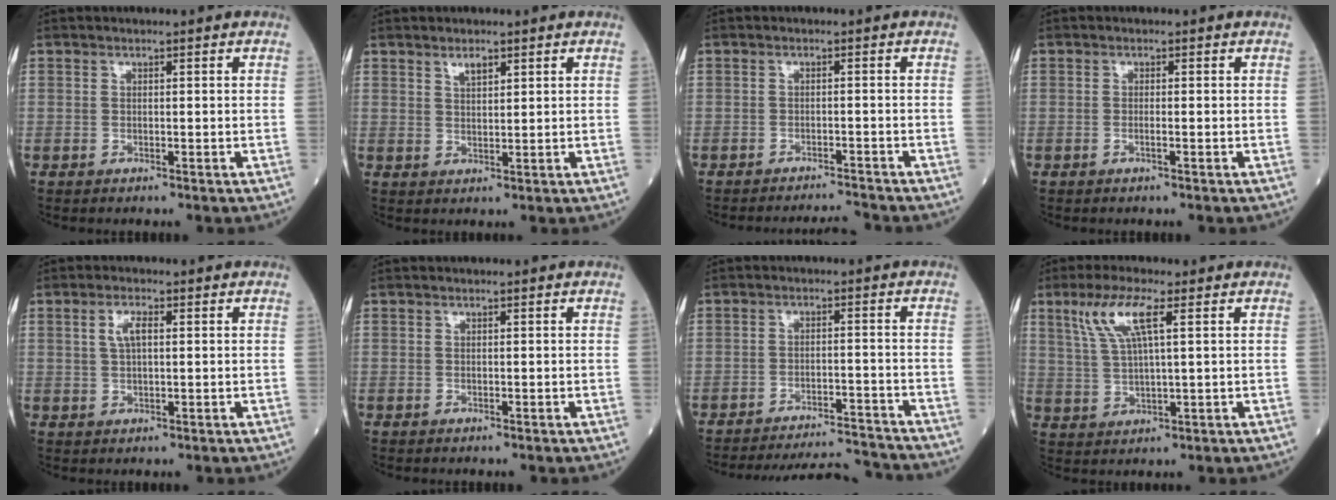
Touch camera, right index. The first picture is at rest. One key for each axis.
{"total": 2.0, "fx": 1.4, "fy": 0.6, "fz": 1.3, "tx": -0.026, "ty": 0.001, "tz": 0.028}
{"total": 4.3, "fx": -4.1, "fy": -1.2, "fz": -0.1, "tx": 0.002, "ty": -0.007, "tz": -0.065}
{"total": 0.6, "fx": -0.3, "fy": -0.1, "fz": 0.6, "tx": -0.015, "ty": 0.000, "tz": -0.005}
{"total": 3.1, "fx": 0.9, "fy": 1.0, "fz": 2.8, "tx": -0.059, "ty": 0.006, "tz": 0.019}
{"total": 0.0}
{"total": 11.5, "fx": -11.4, "fy": -0.2, "fz": 1.3, "tx": -0.020, "ty": 0.004, "tz": -0.168}
{"total": 7.3, "fx": 3.3, "fy": 1.0, "fz": 6.4, "tx": -0.141, "ty": 0.015, "tz": 0.069}